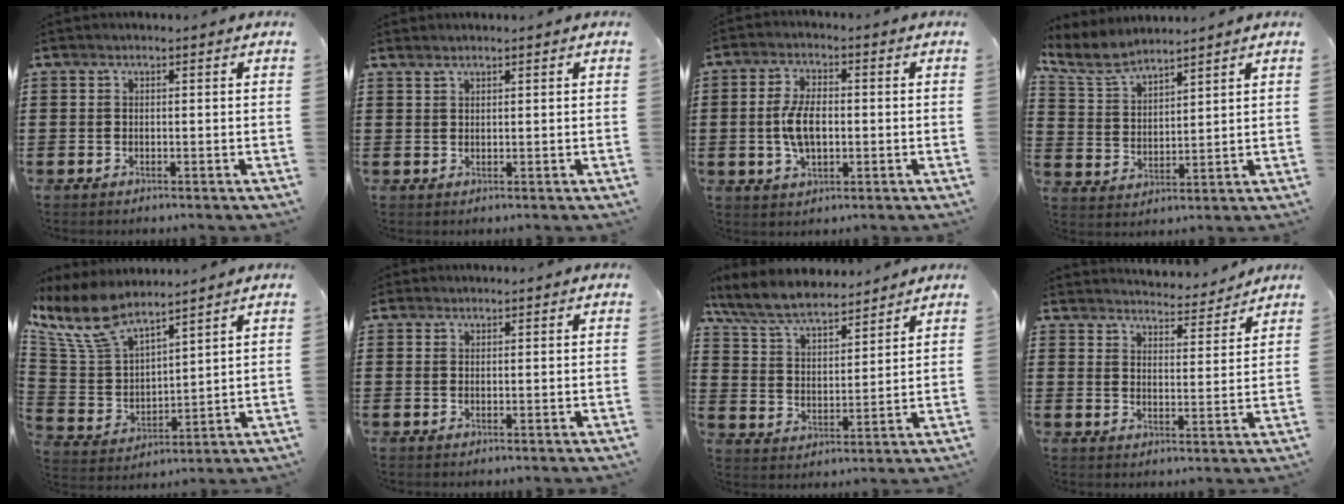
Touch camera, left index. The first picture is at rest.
{"total": 1.0, "force": [0.9, 0.1, 0.3], "torque": [-0.006, 0.001, 0.018]}
{"total": 6.4, "force": [-0.3, 3.1, 5.5], "torque": [-0.123, 0.001, -0.010]}
{"total": 6.1, "force": [5.4, 1.4, 2.3], "torque": [-0.067, -0.017, 0.099]}
{"total": 10.5, "force": [8.4, 3.3, 5.3], "torque": [-0.142, -0.038, 0.152]}
{"total": 0.8, "force": [0.7, 0.4, 0.0], "torque": [-0.004, 0.001, 0.014]}
{"total": 8.2, "force": [7.3, 1.6, 3.2], "torque": [-0.091, -0.028, 0.132]}
{"total": 4.4, "force": [4.4, -0.1, 0.1], "torque": [-0.012, -0.030, 0.077]}